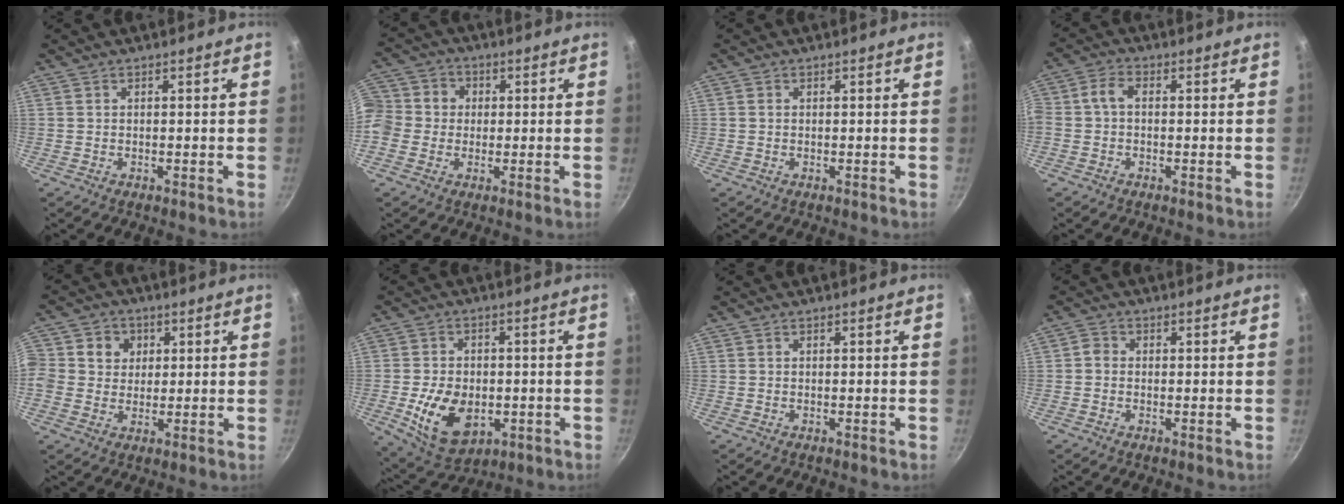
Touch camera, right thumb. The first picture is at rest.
{"total": 12.0, "force": [0.1, 10.9, 5.1], "torque": [-0.105, 0.031, -0.015]}
{"total": 0.6, "force": [0.1, 0.5, 0.3], "torque": [-0.005, 0.003, 0.000]}
{"total": 3.6, "force": [-0.3, 2.4, 2.7], "torque": [-0.059, 0.018, -0.018]}
{"total": 9.5, "force": [1.7, 8.8, 3.2], "torque": [-0.048, 0.013, 0.013]}
{"total": 13.4, "force": [-2.9, 9.1, 9.3], "torque": [-0.143, -0.002, -0.033]}
{"total": 0.0}
{"total": 1.8, "force": [-0.2, 1.6, 0.8], "torque": [-0.014, 0.009, -0.010]}